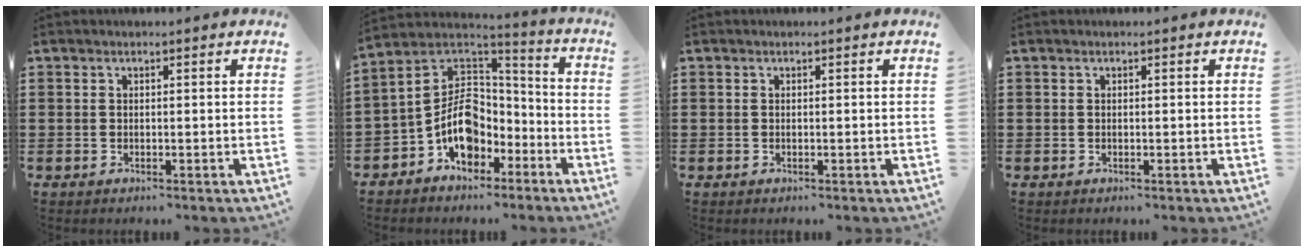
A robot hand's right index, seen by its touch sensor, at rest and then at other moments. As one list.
[{"total": 9.8, "force": [-2.8, 7.3, 5.9], "torque": [-0.150, -0.002, -0.058]}, {"total": 0.0}, {"total": 0.0}]